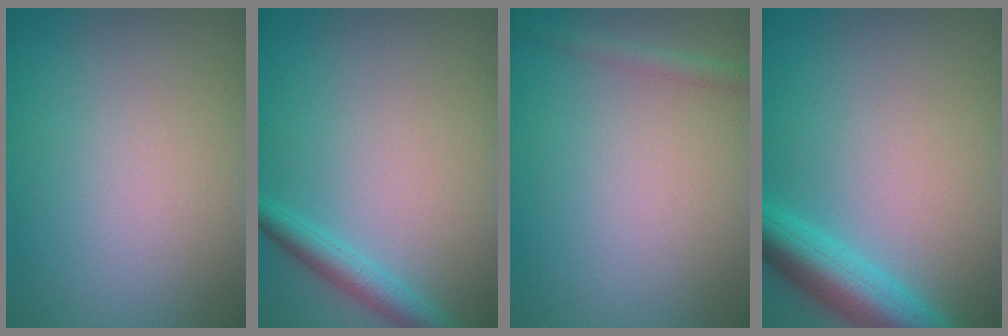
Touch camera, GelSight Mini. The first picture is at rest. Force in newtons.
{"total": 2.6, "press": 2.6, "slide": 0.2}
{"total": 1.3, "press": 1.3, "slide": 0.1}
{"total": 5.5, "press": 5.5, "slide": 0.3}